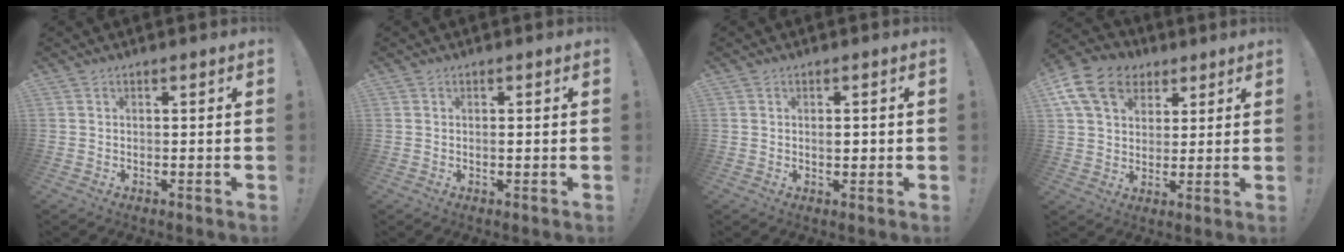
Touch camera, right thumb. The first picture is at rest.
{"total": 0.5, "force": [-0.2, 0.0, 0.5], "torque": [0.001, -0.004, -0.007]}
{"total": 1.1, "force": [-0.1, 0.6, 0.9], "torque": [-0.006, -0.002, -0.006]}
{"total": 15.4, "force": [6.6, 11.4, 8.1], "torque": [-0.130, -0.024, 0.128]}